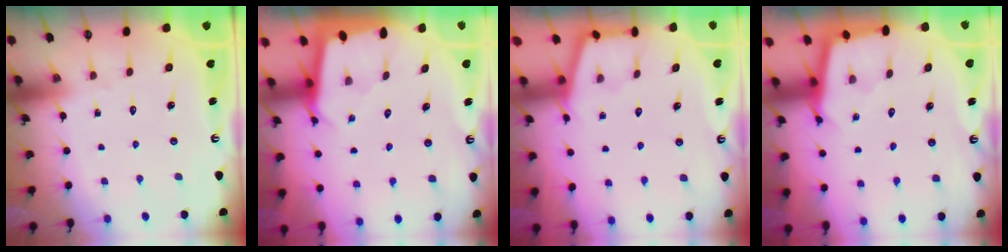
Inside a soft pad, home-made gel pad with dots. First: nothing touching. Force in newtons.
{"total": 2.3, "press": 2.3, "slide": 0.1}
{"total": 2.4, "press": 2.4, "slide": 0.4}
{"total": 2.3, "press": 2.3, "slide": 0.2}